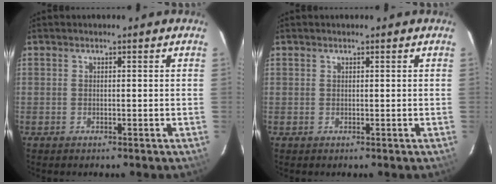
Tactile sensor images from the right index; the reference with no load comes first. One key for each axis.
{"total": 0.5, "fx": 0.1, "fy": 0.5, "fz": -0.1, "tx": 0.004, "ty": 0.003, "tz": 0.001}